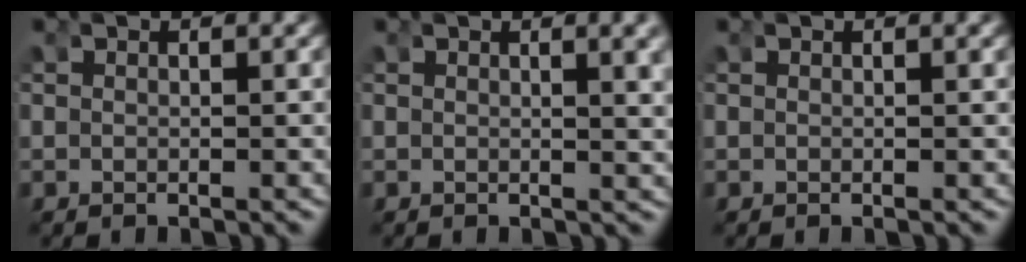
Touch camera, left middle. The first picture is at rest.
{"total": 2.0, "force": [0.9, -0.3, 1.7], "torque": [-0.016, 0.002, 0.014]}
{"total": 0.0}